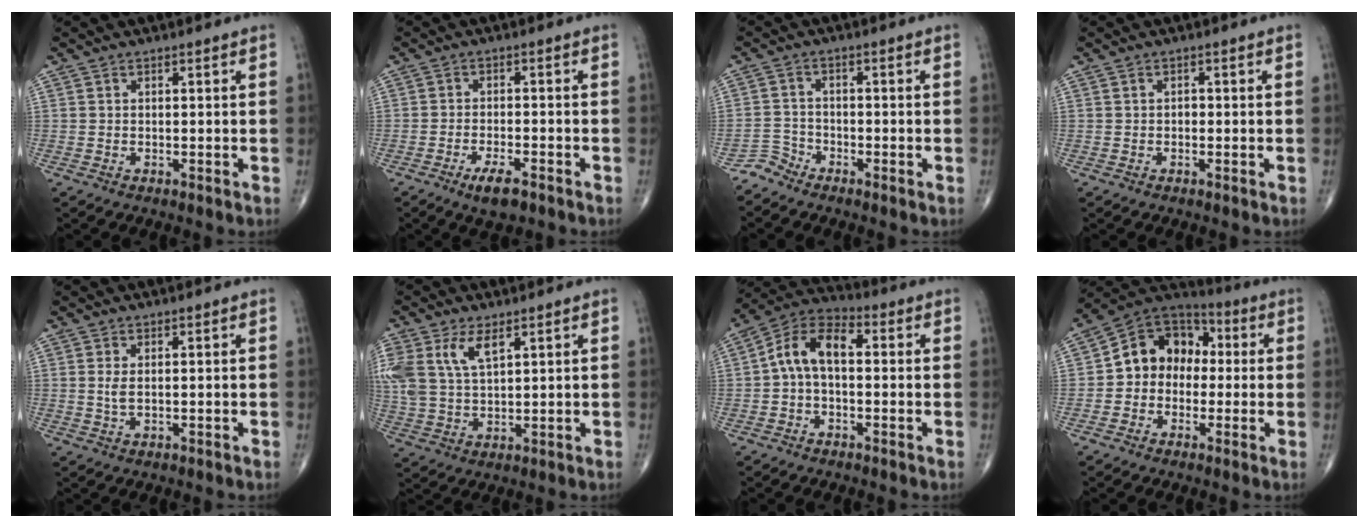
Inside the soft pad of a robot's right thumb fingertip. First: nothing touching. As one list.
[{"total": 5.0, "force": [-3.1, 1.6, 3.5], "torque": [-0.065, 0.006, -0.051]}, {"total": 2.8, "force": [-2.6, 0.8, -0.6], "torque": [0.018, -0.002, -0.059]}, {"total": 0.8, "force": [-0.2, 0.6, 0.5], "torque": [-0.003, 0.003, -0.006]}, {"total": 1.9, "force": [0.3, 0.7, 1.7], "torque": [-0.039, -0.002, 0.012]}, {"total": 10.7, "force": [4.8, 5.4, 7.9], "torque": [-0.179, -0.002, 0.105]}, {"total": 9.8, "force": [0.4, 5.7, 8.0], "torque": [-0.140, 0.035, -0.006]}, {"total": 12.4, "force": [0.1, 10.1, 7.2], "torque": [-0.078, 0.042, -0.016]}]